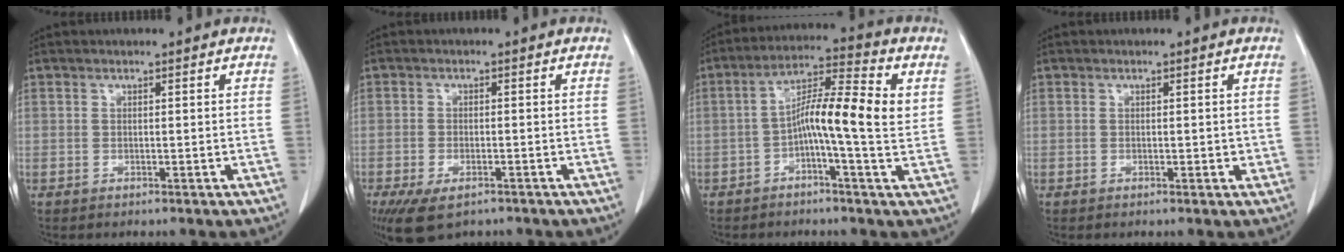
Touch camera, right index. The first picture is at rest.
{"total": 7.1, "force": [-4.8, 3.0, 4.3], "torque": [-0.075, -0.012, -0.073]}
{"total": 10.7, "force": [0.6, 1.0, 10.7], "torque": [-0.182, 0.033, 0.001]}
{"total": 1.1, "force": [-0.1, 0.7, 0.9], "torque": [-0.011, 0.000, 0.001]}